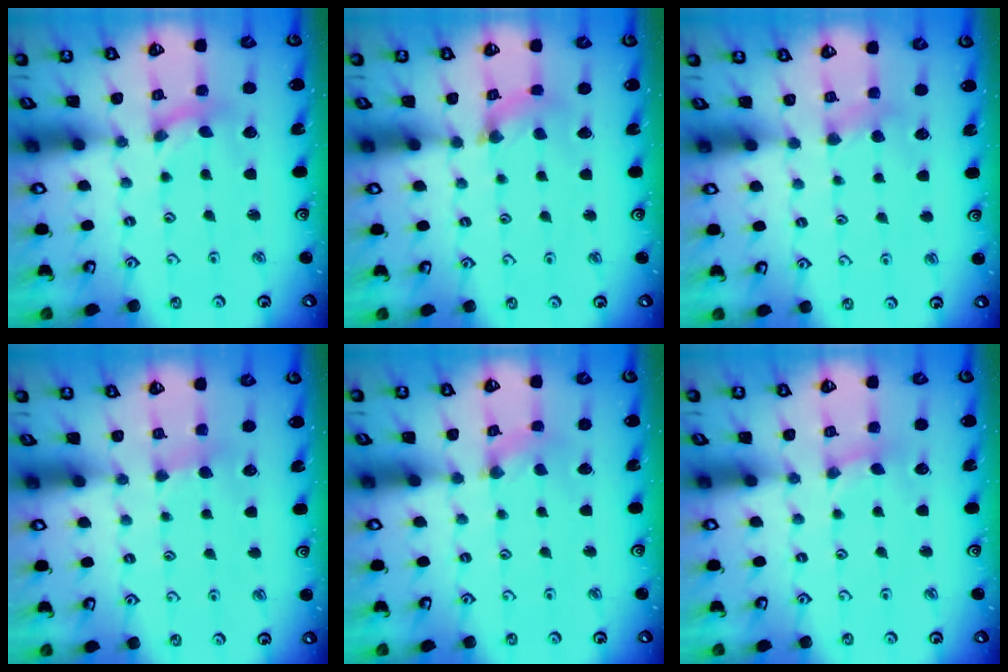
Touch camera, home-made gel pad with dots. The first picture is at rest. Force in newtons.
{"total": 2.8, "press": 2.8, "slide": 0.3}
{"total": 4.1, "press": 4.1, "slide": 0.6}
{"total": 2.8, "press": 2.7, "slide": 0.4}
{"total": 0.6, "press": 0.6, "slide": 0.2}
{"total": 1.6, "press": 1.6, "slide": 0.4}